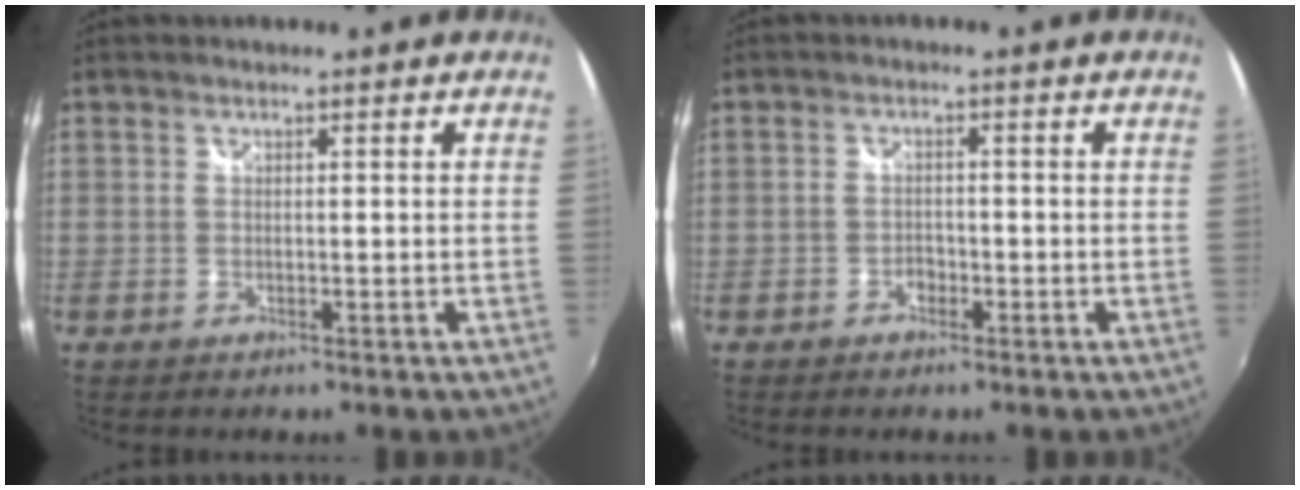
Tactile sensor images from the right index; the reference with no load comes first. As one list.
[{"total": 1.9, "force": [-1.3, 1.3, 0.7], "torque": [-0.015, 0.004, -0.019]}]